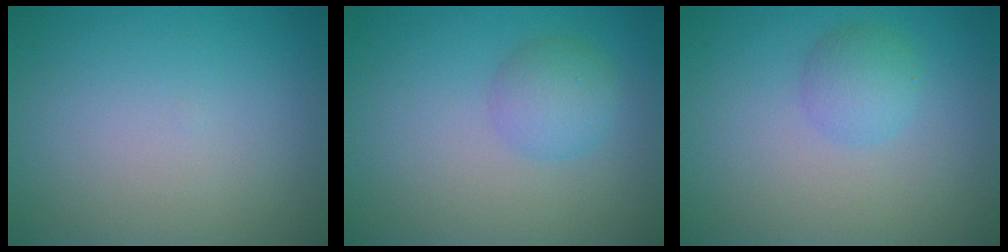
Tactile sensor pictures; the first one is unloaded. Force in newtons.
{"total": 2.6, "press": 2.6, "slide": 0.1}
{"total": 2.1, "press": 2.1, "slide": 0.0}